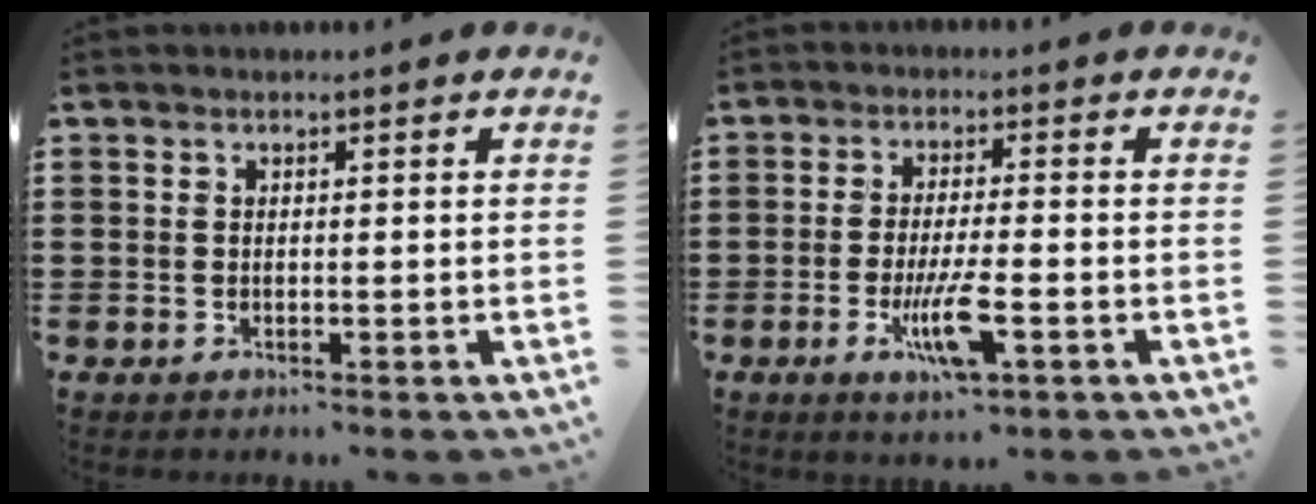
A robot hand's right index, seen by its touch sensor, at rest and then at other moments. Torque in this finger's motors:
{"motor_torque": [0.41, -0.15, 0.39, 0.14]}